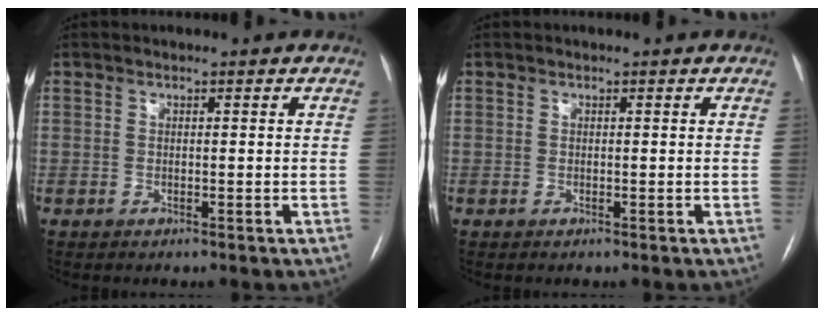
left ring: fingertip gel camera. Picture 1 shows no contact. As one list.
[{"total": 0.0}]